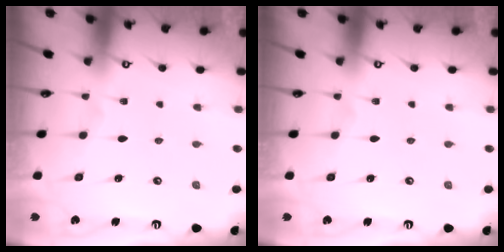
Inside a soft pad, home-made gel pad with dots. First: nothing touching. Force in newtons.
{"total": 0.0}